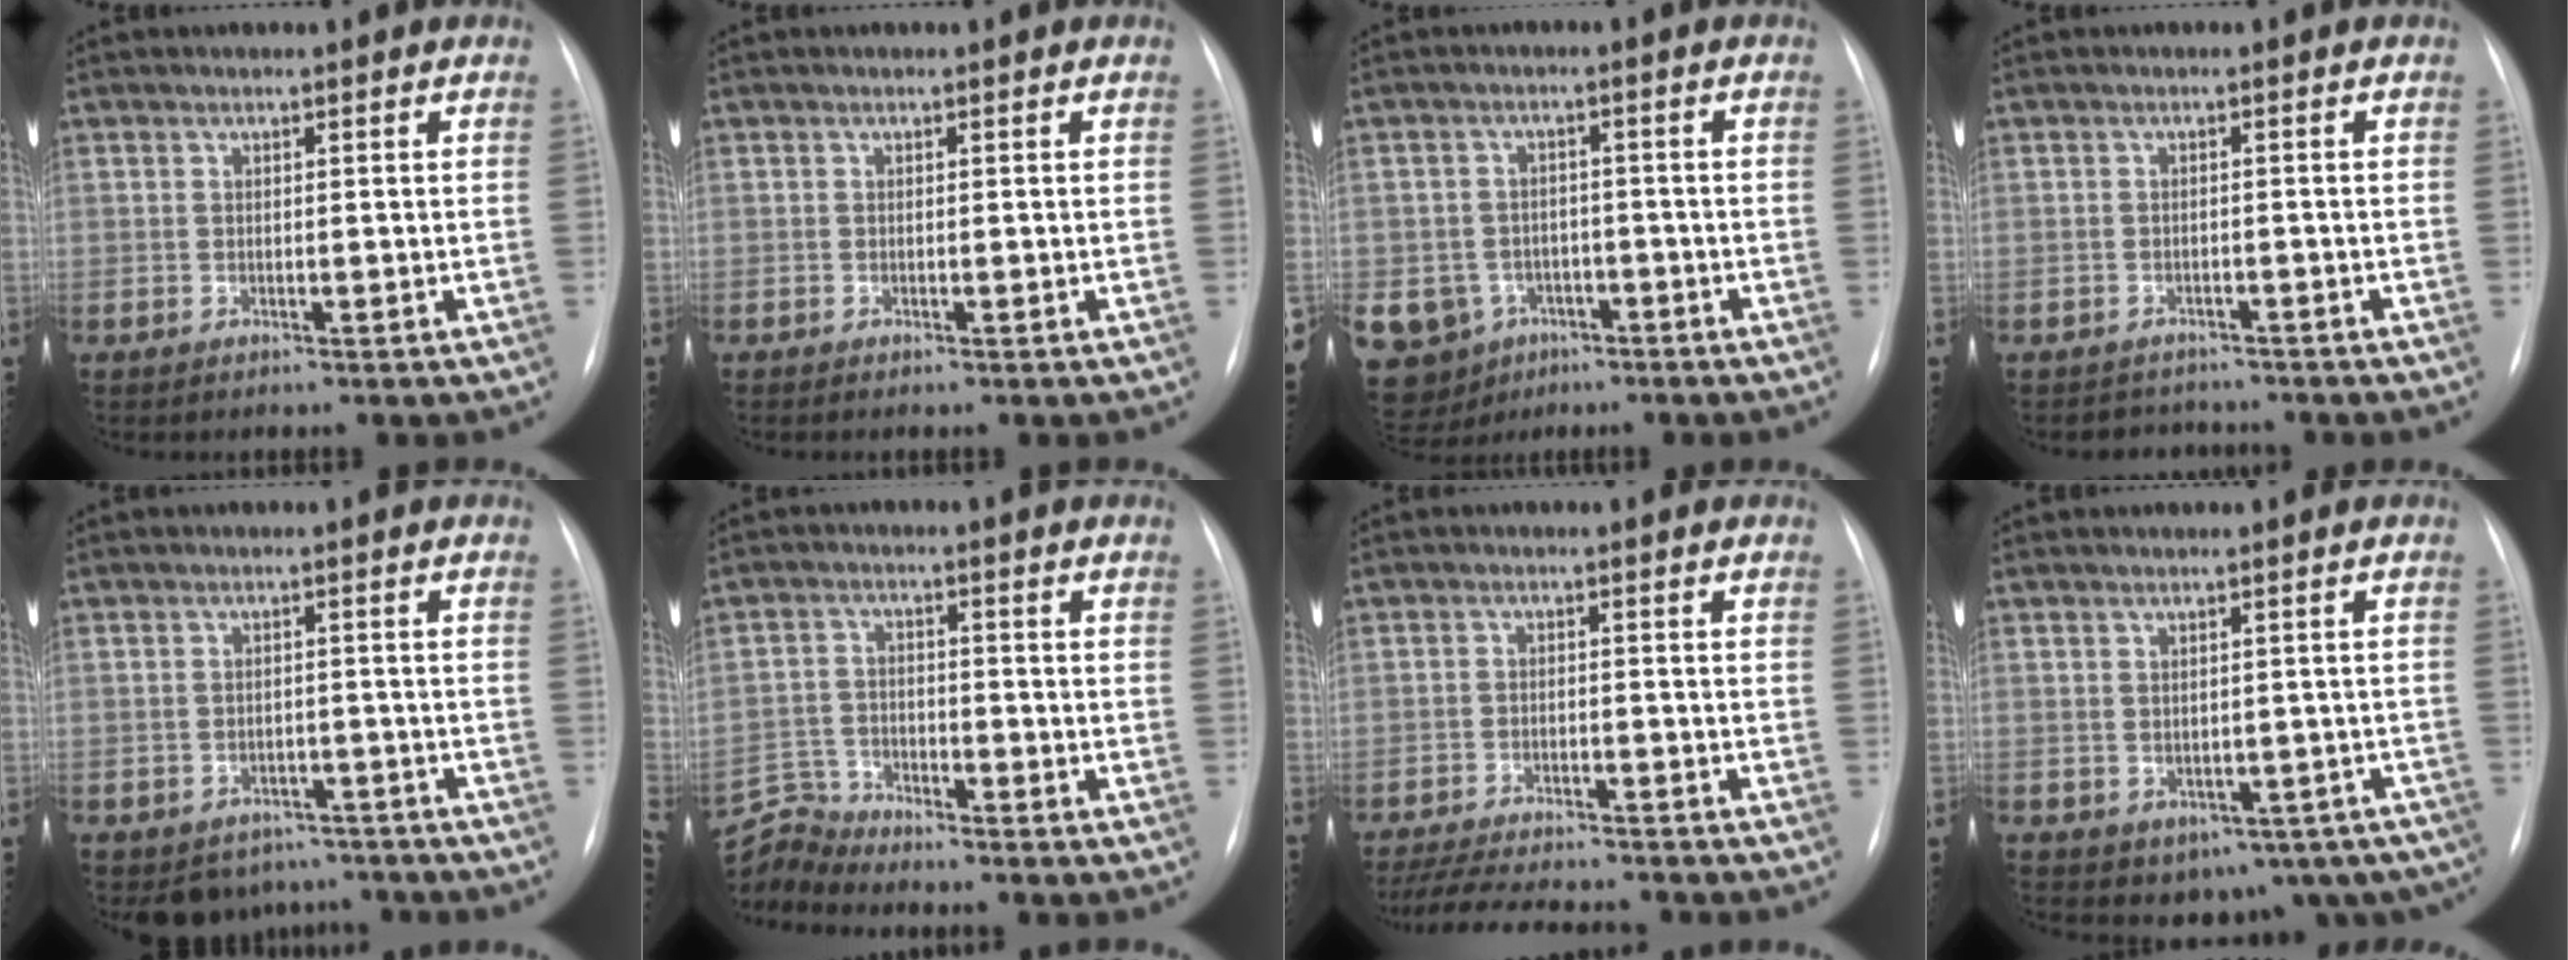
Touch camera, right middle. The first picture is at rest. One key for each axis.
{"total": 0.0}
{"total": 11.0, "fx": -4.8, "fy": 9.5, "fz": 2.8, "tx": -0.078, "ty": 0.015, "tz": -0.062}
{"total": 3.5, "fx": -3.1, "fy": 1.5, "fz": -0.4, "tx": 0.004, "ty": 0.003, "tz": -0.046}
{"total": 7.2, "fx": -6.1, "fy": 3.9, "fz": 0.4, "tx": 0.008, "ty": 0.018, "tz": -0.076}
{"total": 6.1, "fx": -6.0, "fy": -0.5, "fz": -1.0, "tx": 0.009, "ty": 0.009, "tz": -0.116}
{"total": 13.1, "fx": -11.9, "fy": 2.0, "fz": 5.2, "tx": -0.094, "ty": -0.013, "tz": -0.172}
{"total": 10.9, "fx": -6.3, "fy": 7.4, "fz": 4.9, "tx": -0.050, "ty": 0.015, "tz": -0.070}